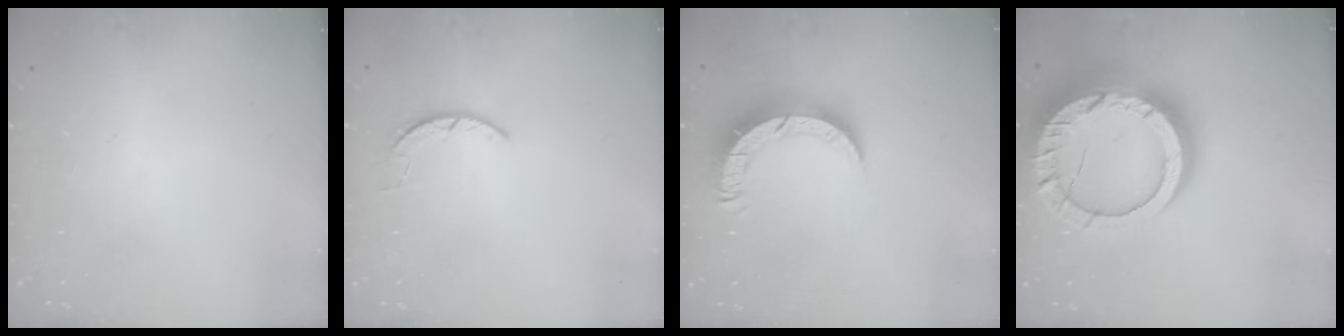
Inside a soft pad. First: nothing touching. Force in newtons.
{"total": 1.6, "press": 1.6, "slide": 0.3}
{"total": 9.4, "press": 9.4, "slide": 0.7}
{"total": 23.7, "press": 23.7, "slide": 2.1}